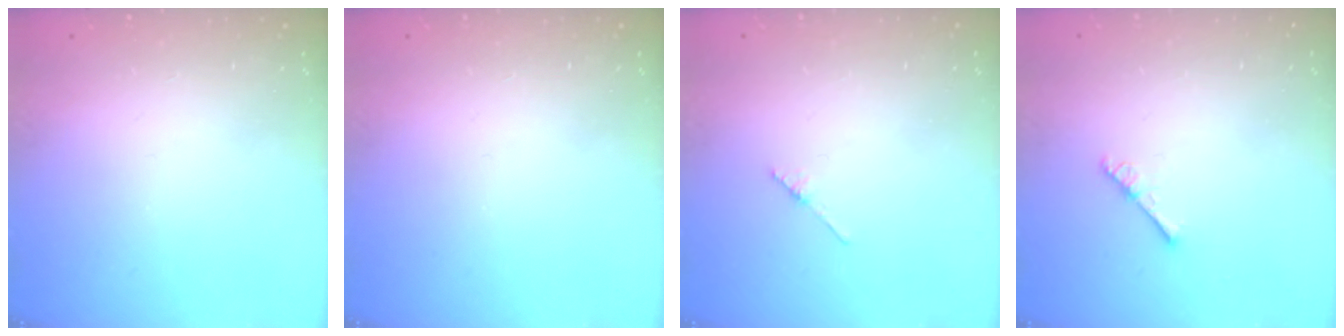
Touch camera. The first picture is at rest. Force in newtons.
{"total": 0.0}
{"total": 2.1, "press": 2.1, "slide": 0.1}
{"total": 2.6, "press": 2.6, "slide": 0.3}